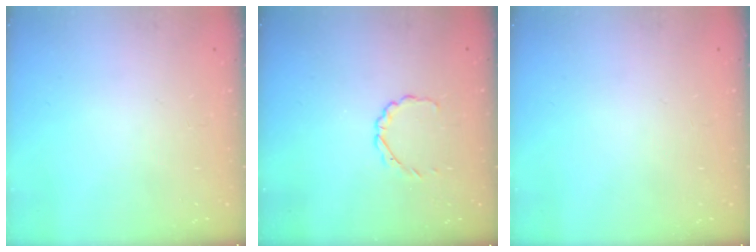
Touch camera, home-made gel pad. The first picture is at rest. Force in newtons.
{"total": 2.3, "press": 2.1, "slide": 0.8}
{"total": 0.0}